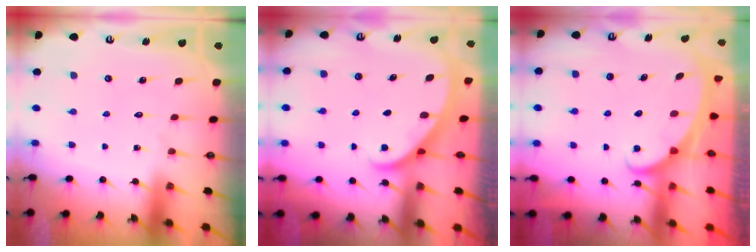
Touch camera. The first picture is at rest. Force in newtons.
{"total": 2.0, "press": 2.0, "slide": 0.1}
{"total": 2.1, "press": 2.1, "slide": 0.2}